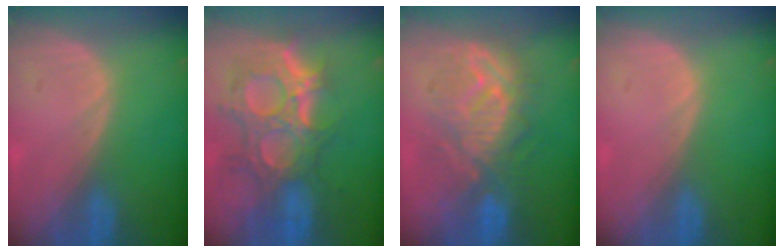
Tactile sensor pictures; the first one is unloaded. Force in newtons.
{"total": 12.0, "press": 10.6, "slide": 5.6}
{"total": 9.4, "press": 9.4, "slide": 0.6}
{"total": 0.0}